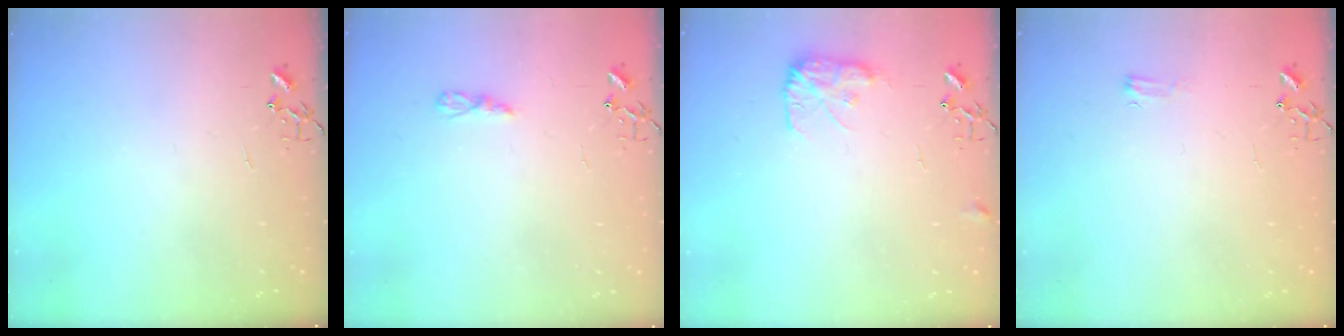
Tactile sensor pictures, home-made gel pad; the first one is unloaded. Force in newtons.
{"total": 3.5, "press": 3.5, "slide": 0.4}
{"total": 9.2, "press": 9.2, "slide": 0.3}
{"total": 4.1, "press": 4.1, "slide": 0.6}